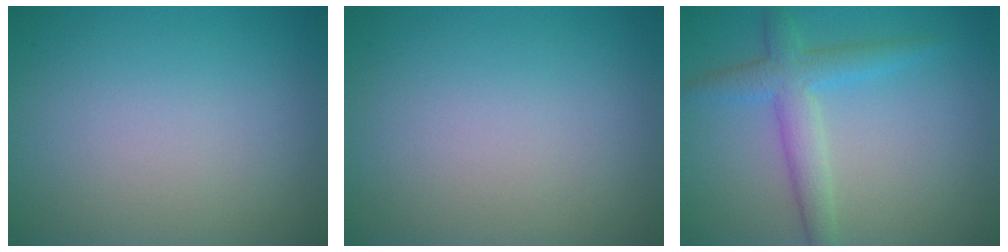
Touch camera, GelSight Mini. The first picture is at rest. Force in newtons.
{"total": 0.0}
{"total": 3.6, "press": 3.6, "slide": 0.1}